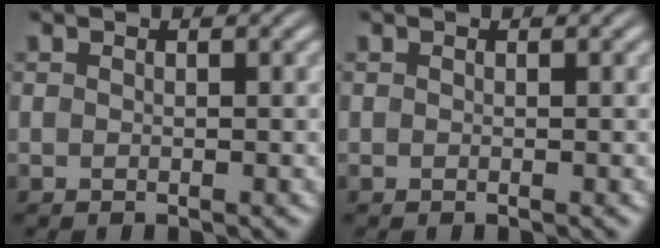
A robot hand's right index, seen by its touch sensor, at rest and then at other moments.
{"total": 0.0}